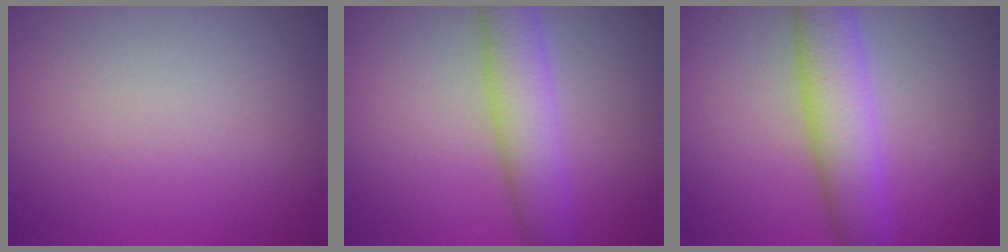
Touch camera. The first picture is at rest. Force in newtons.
{"total": 4.7, "press": 4.7, "slide": 0.1}
{"total": 4.8, "press": 4.8, "slide": 0.2}